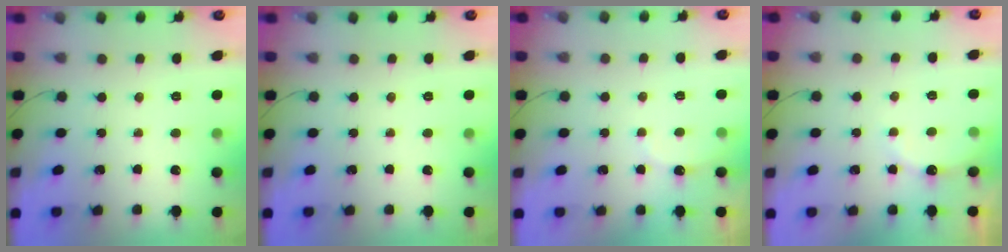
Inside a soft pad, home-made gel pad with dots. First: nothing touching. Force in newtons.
{"total": 0.0}
{"total": 4.0, "press": 3.9, "slide": 0.9}
{"total": 7.8, "press": 7.6, "slide": 1.5}